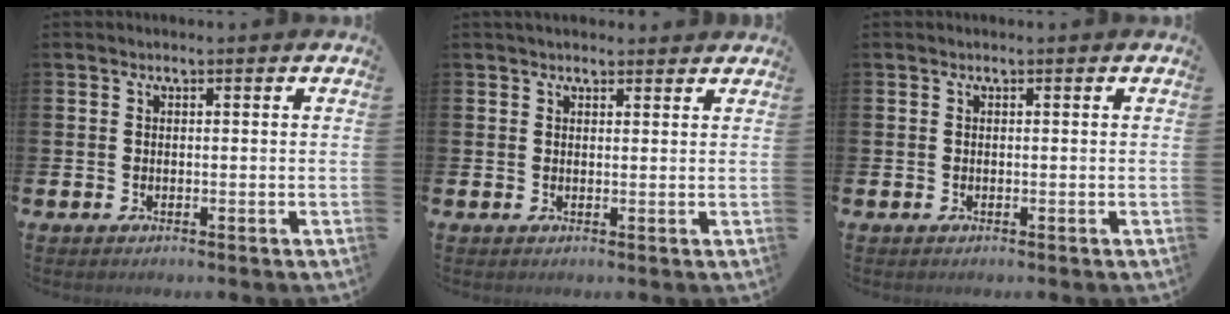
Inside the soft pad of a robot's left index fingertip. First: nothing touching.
{"total": 1.8, "force": [1.7, 0.6, 0.2], "torque": [0.004, -0.005, 0.028]}
{"total": 0.0}